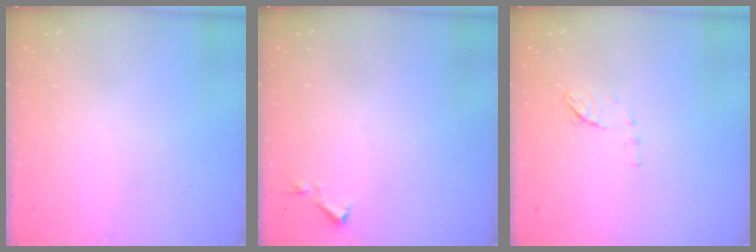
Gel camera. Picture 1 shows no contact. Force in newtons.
{"total": 3.5, "press": 3.4, "slide": 0.6}
{"total": 6.9, "press": 6.9, "slide": 0.7}